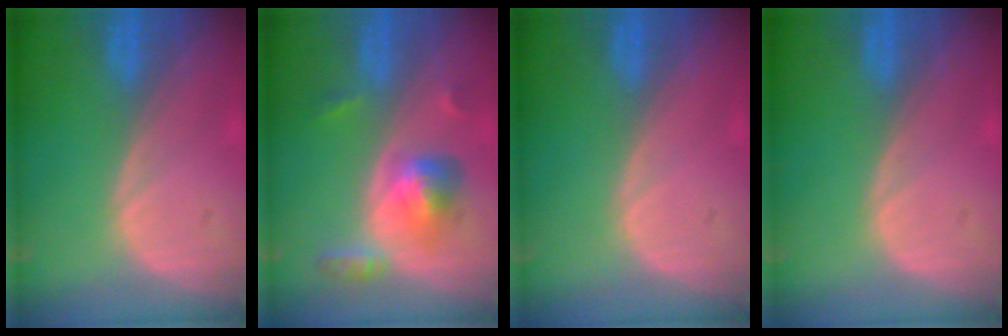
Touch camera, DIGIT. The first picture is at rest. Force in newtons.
{"total": 6.0, "press": 5.3, "slide": 2.8}
{"total": 0.0}
{"total": 0.0}